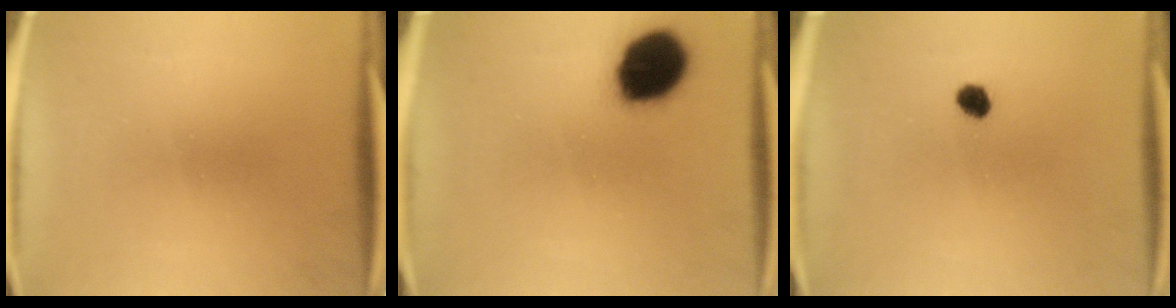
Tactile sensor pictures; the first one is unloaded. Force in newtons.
{"total": 15.5}
{"total": 2.5}